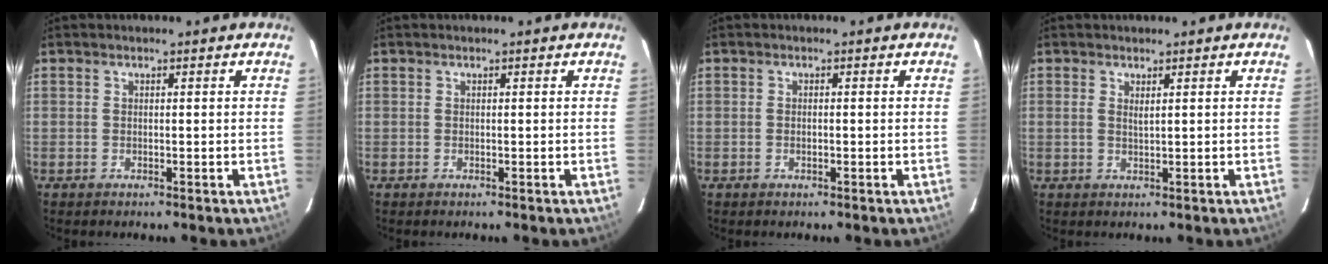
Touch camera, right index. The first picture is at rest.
{"total": 0.0}
{"total": 0.6, "force": [-0.2, 0.3, 0.5], "torque": [-0.009, -0.001, -0.004]}
{"total": 1.1, "force": [0.6, 0.1, 0.9], "torque": [-0.019, -0.001, 0.009]}